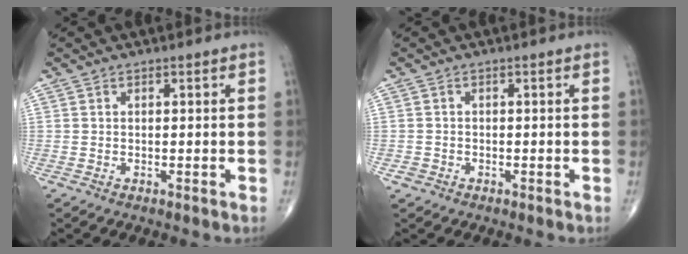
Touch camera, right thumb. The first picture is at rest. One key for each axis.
{"total": 1.2, "fx": -0.6, "fy": 1.0, "fz": 0.1, "tx": 0.002, "ty": 0.005, "tz": -0.012}